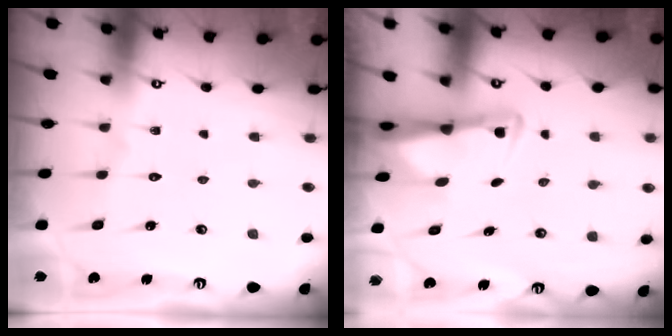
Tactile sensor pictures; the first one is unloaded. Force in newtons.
{"total": 3.2, "press": 3.1, "slide": 0.7}